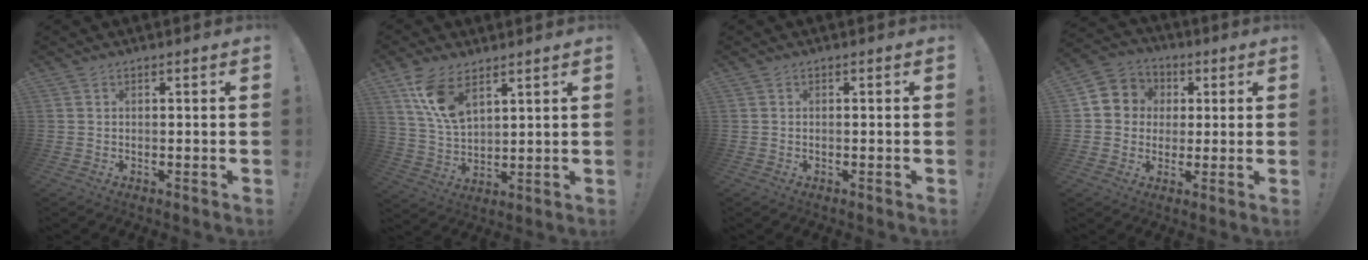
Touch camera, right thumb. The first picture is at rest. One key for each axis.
{"total": 11.1, "fx": 6.6, "fy": 5.3, "fz": 7.1, "tx": -0.143, "ty": -0.022, "tz": 0.125}
{"total": 0.0}
{"total": 8.1, "fx": 0.4, "fy": 7.8, "fz": 2.0, "tx": -0.034, "ty": 0.011, "tz": 0.015}